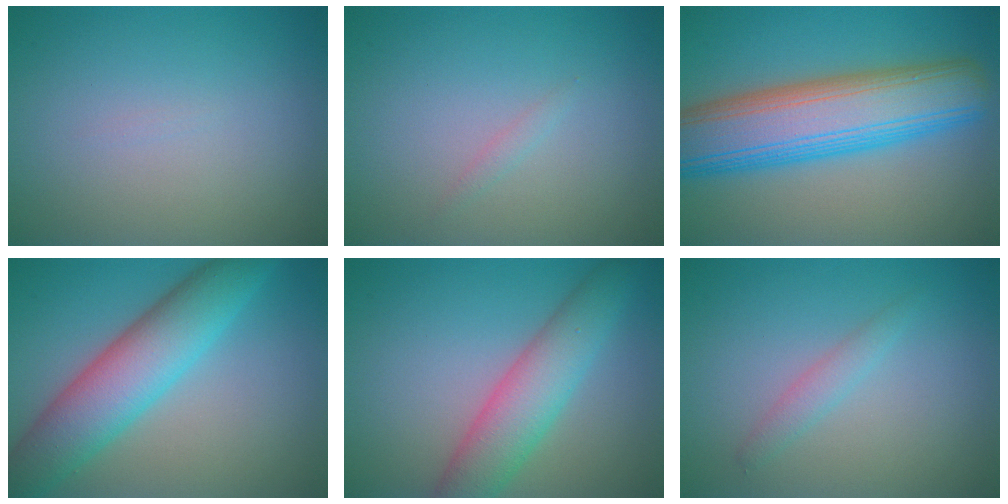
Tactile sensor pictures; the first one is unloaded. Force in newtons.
{"total": 0.6, "press": 0.6, "slide": 0.1}
{"total": 11.2, "press": 11.2, "slide": 0.4}
{"total": 7.9, "press": 7.9, "slide": 0.3}
{"total": 5.6, "press": 5.6, "slide": 0.2}
{"total": 1.5, "press": 1.5, "slide": 0.1}